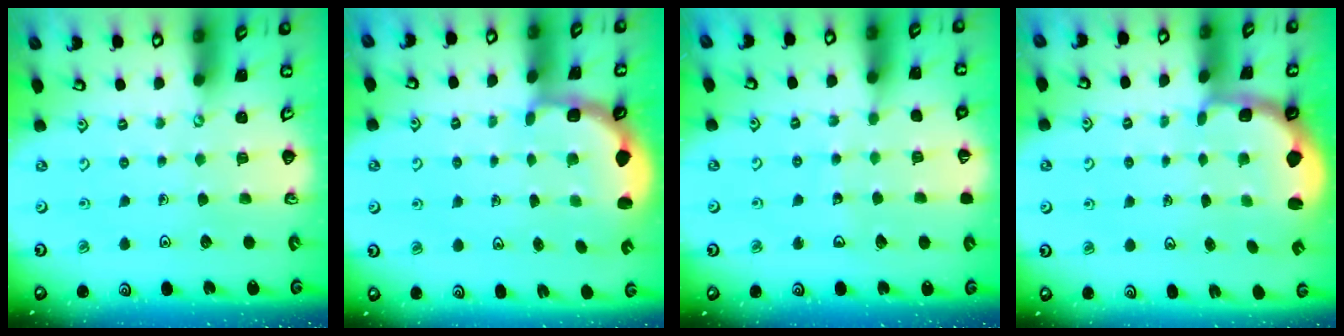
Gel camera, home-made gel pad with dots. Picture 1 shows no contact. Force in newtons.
{"total": 2.8, "press": 2.3, "slide": 1.7}
{"total": 4.7, "press": 4.7, "slide": 0.7}
{"total": 2.4, "press": 1.1, "slide": 2.1}